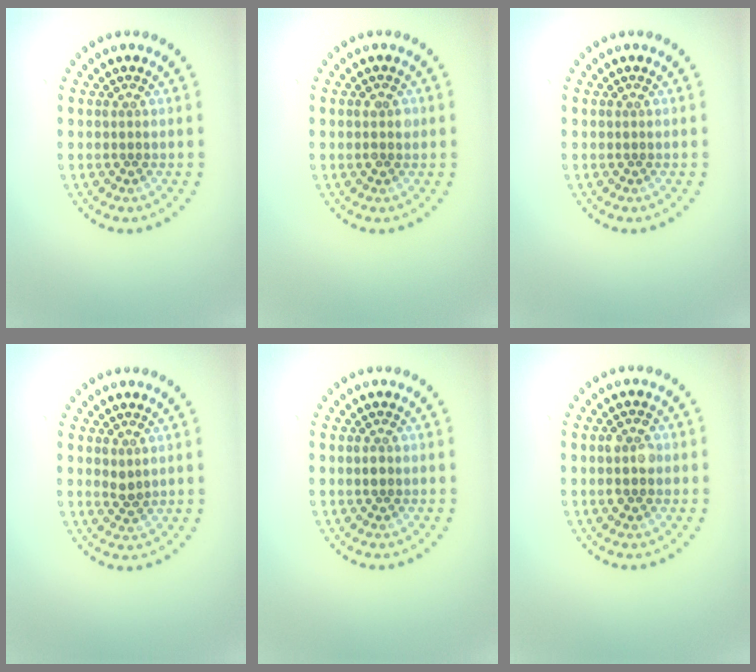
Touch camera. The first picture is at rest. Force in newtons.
{"total": 1.1, "press": 1.1, "slide": 0.0}
{"total": 0.0}
{"total": 1.1, "press": 1.0, "slide": 0.6}
{"total": 0.9, "press": 0.9, "slide": 0.1}
{"total": 2.2, "press": 2.2, "slide": 0.2}